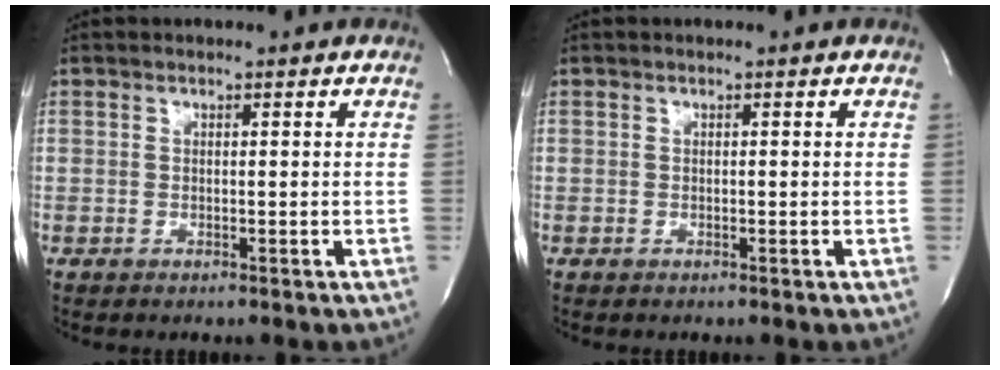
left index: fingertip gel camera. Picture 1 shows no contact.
{"total": 0.0}